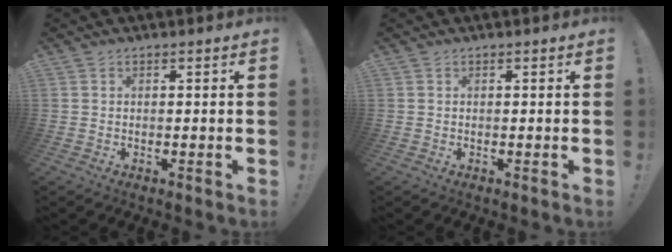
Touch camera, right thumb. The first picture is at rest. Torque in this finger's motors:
{"motor_torque": [0.00, 0.00, 0.00, 0.00, 0.00]}